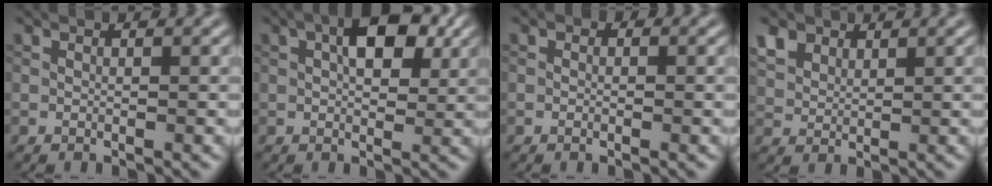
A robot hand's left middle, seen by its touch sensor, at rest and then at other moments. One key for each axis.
{"total": 5.3, "fx": 1.6, "fy": 2.8, "fz": 4.2, "tx": -0.061, "ty": 0.007, "tz": 0.020}
{"total": 0.5, "fx": -0.1, "fy": 0.4, "fz": 0.2, "tx": -0.001, "ty": -0.004, "tz": -0.005}
{"total": 2.9, "fx": 1.9, "fy": 1.9, "fz": 1.2, "tx": -0.035, "ty": 0.005, "tz": 0.039}